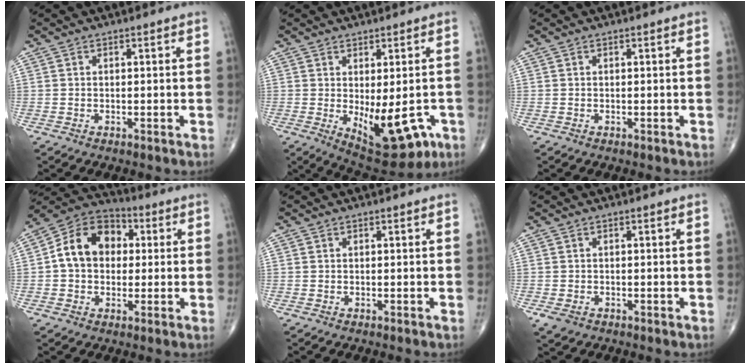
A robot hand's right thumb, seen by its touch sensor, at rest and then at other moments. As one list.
[{"total": 12.7, "force": [-3.2, 5.8, 10.9], "torque": [-0.133, -0.011, -0.027]}, {"total": 0.0}, {"total": 13.2, "force": [1.4, 10.1, 8.3], "torque": [-0.116, 0.028, 0.012]}, {"total": 0.0}, {"total": 2.2, "force": [-0.9, 1.6, 1.1], "torque": [-0.022, -0.003, -0.009]}]